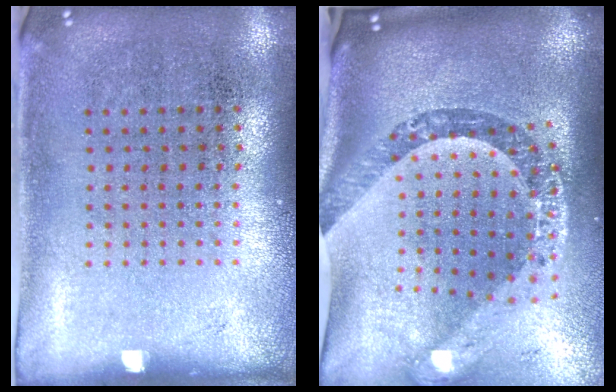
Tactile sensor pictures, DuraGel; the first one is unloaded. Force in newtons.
{"total": 3.8, "press": 2.6, "slide": 2.8}